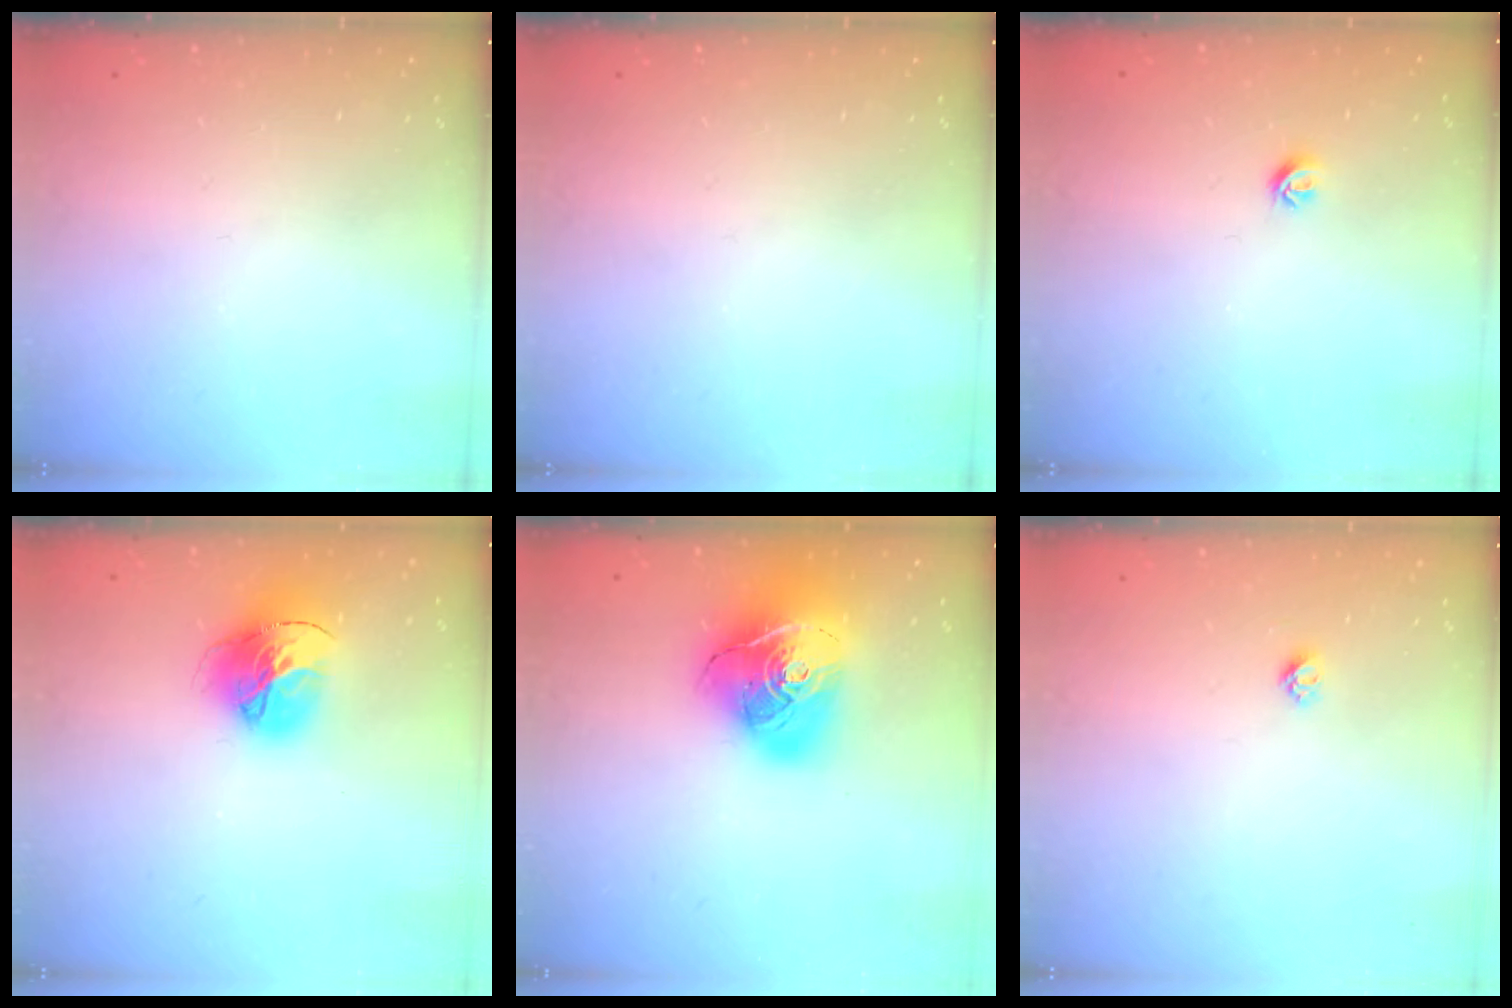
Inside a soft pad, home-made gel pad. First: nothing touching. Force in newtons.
{"total": 0.0}
{"total": 4.9, "press": 4.8, "slide": 0.9}
{"total": 16.7, "press": 16.6, "slide": 1.8}
{"total": 22.2, "press": 22.0, "slide": 2.8}
{"total": 4.1, "press": 4.1, "slide": 0.5}